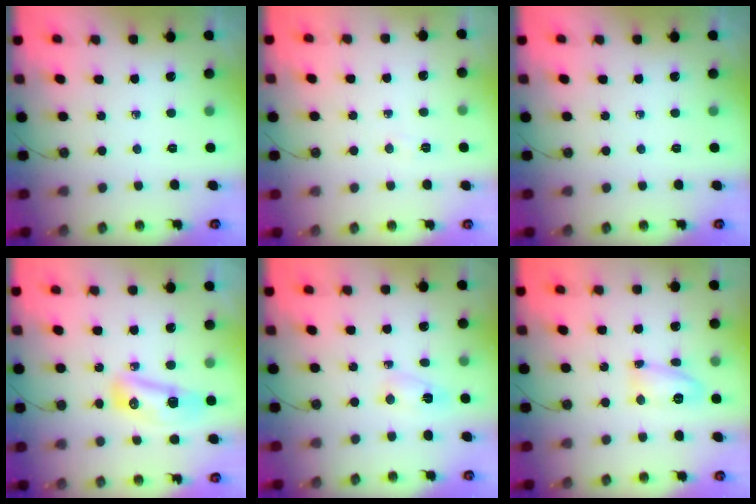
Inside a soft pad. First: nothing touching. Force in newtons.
{"total": 3.5, "press": 3.5, "slide": 0.6}
{"total": 0.0}
{"total": 9.9, "press": 9.9, "slide": 0.9}
{"total": 3.1, "press": 3.0, "slide": 0.4}
{"total": 22.7, "press": 10.7, "slide": 20.0}